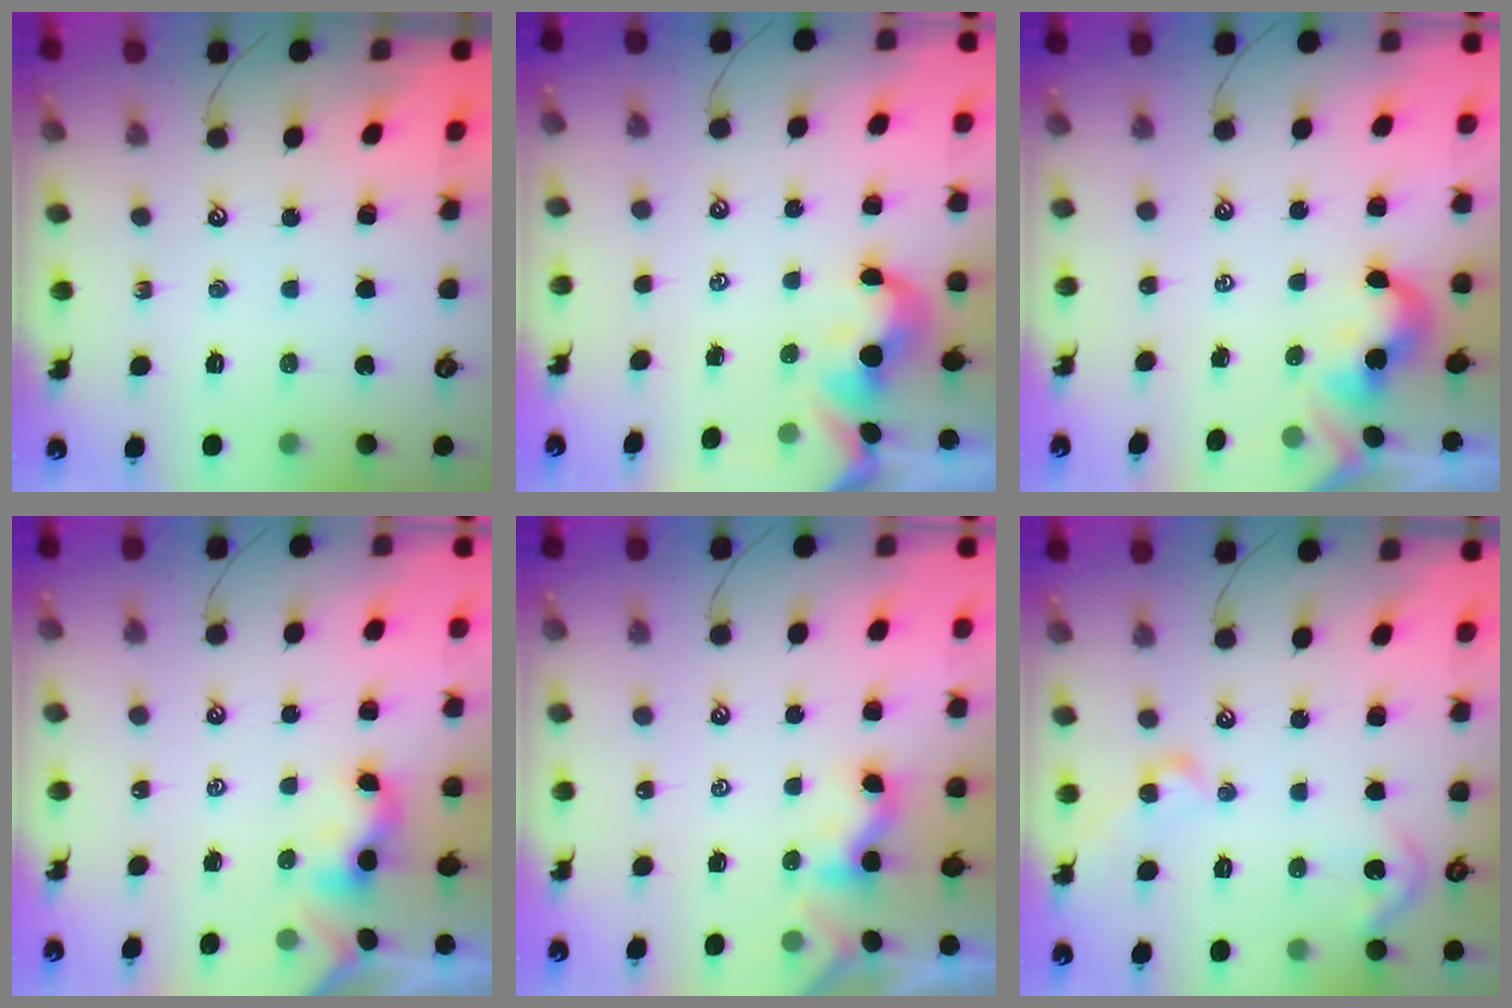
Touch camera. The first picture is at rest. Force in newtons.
{"total": 0.8, "press": 0.6, "slide": 0.4}
{"total": 2.1, "press": 2.0, "slide": 0.5}
{"total": 0.7, "press": 0.6, "slide": 0.4}
{"total": 1.2, "press": 1.1, "slide": 0.5}
{"total": 7.1, "press": 7.1, "slide": 1.0}